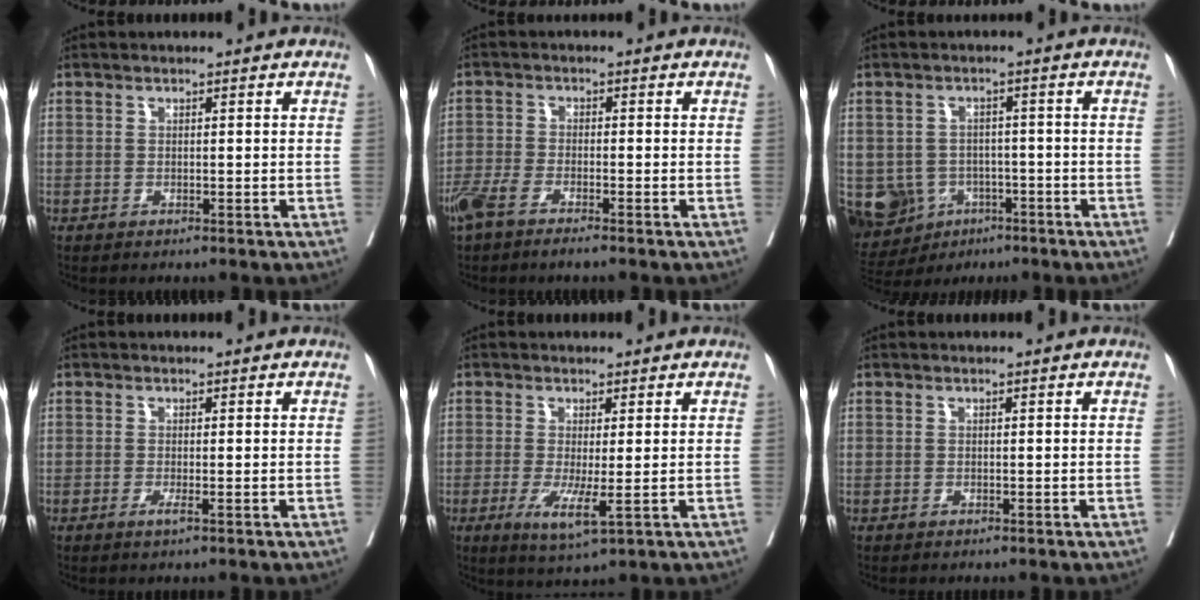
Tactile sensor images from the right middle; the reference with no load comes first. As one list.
[{"total": 4.8, "force": [-3.6, 0.9, 3.0], "torque": [-0.060, -0.004, -0.067]}, {"total": 10.0, "force": [-4.1, 8.5, 3.2], "torque": [-0.076, 0.013, -0.052]}, {"total": 1.1, "force": [-0.5, -0.1, 1.0], "torque": [-0.017, -0.003, -0.009]}, {"total": 5.1, "force": [-1.2, 0.6, 4.9], "torque": [-0.090, -0.016, -0.013]}, {"total": 0.0}]